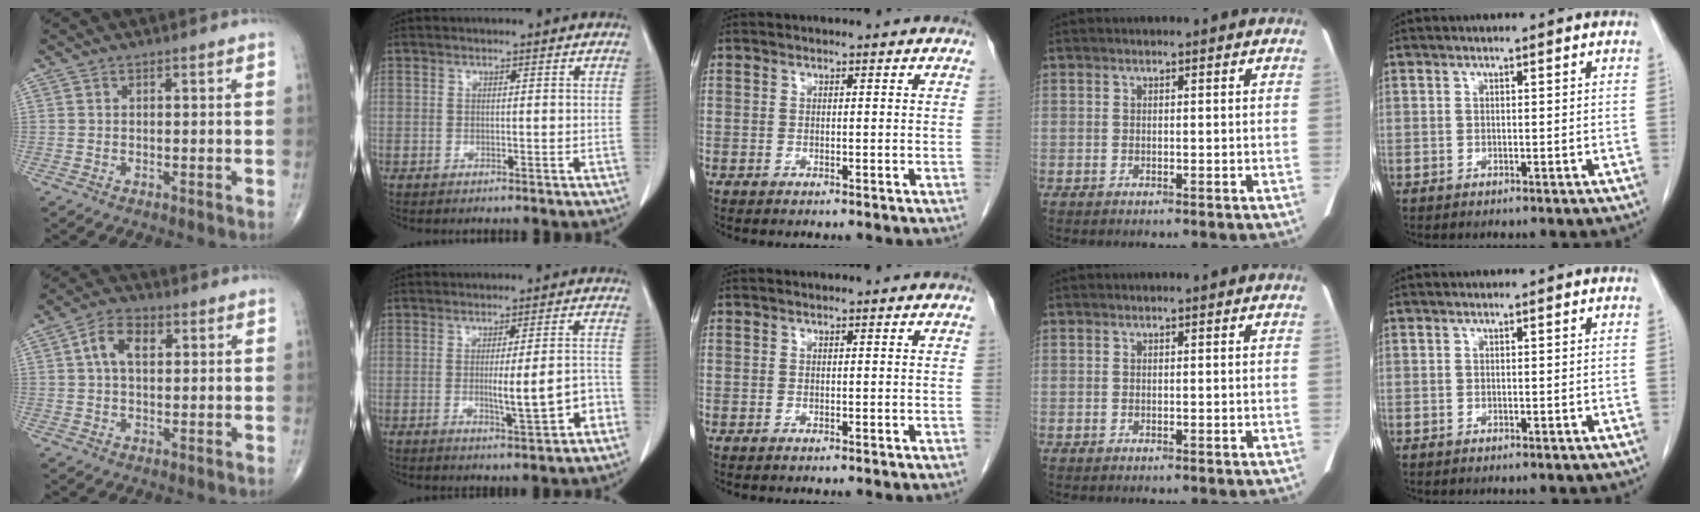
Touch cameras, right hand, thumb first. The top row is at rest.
{"thumb": {"total": 6.5, "force": [1.8, 3.9, 5.0], "torque": [-0.081, 0.010, 0.027]}, "index": {"total": 7.4, "force": [-2.3, 0.6, 7.0], "torque": [-0.102, 0.000, -0.027]}}